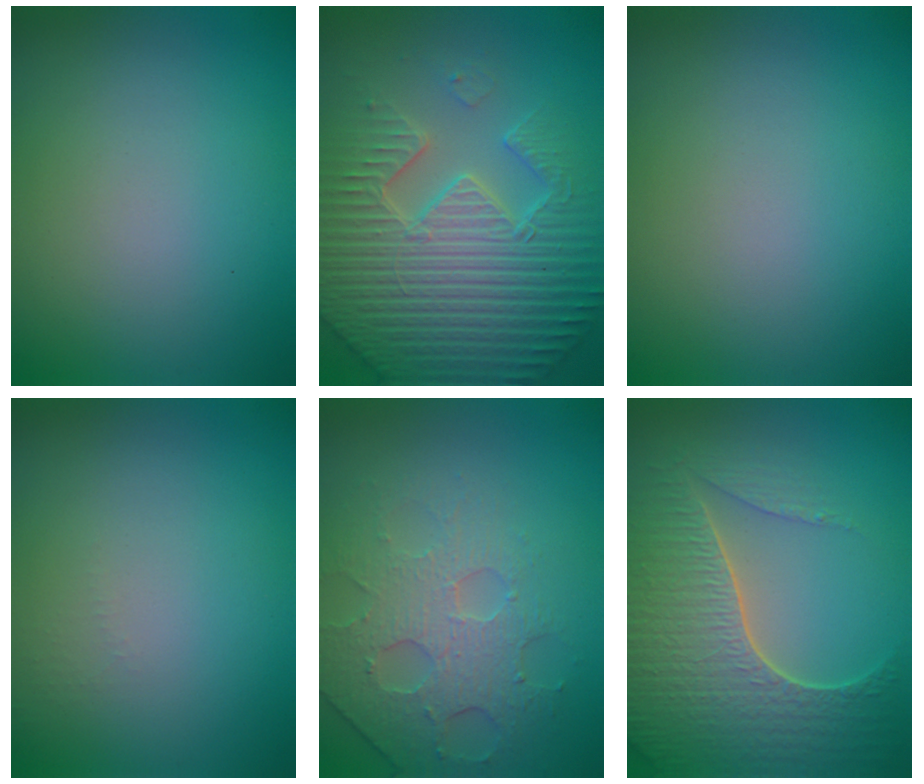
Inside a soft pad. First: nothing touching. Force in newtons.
{"total": 7.1, "press": 6.9, "slide": 1.8}
{"total": 0.0}
{"total": 0.6, "press": 0.6, "slide": 0.3}
{"total": 4.0, "press": 3.8, "slide": 1.2}
{"total": 7.5, "press": 5.6, "slide": 5.0}